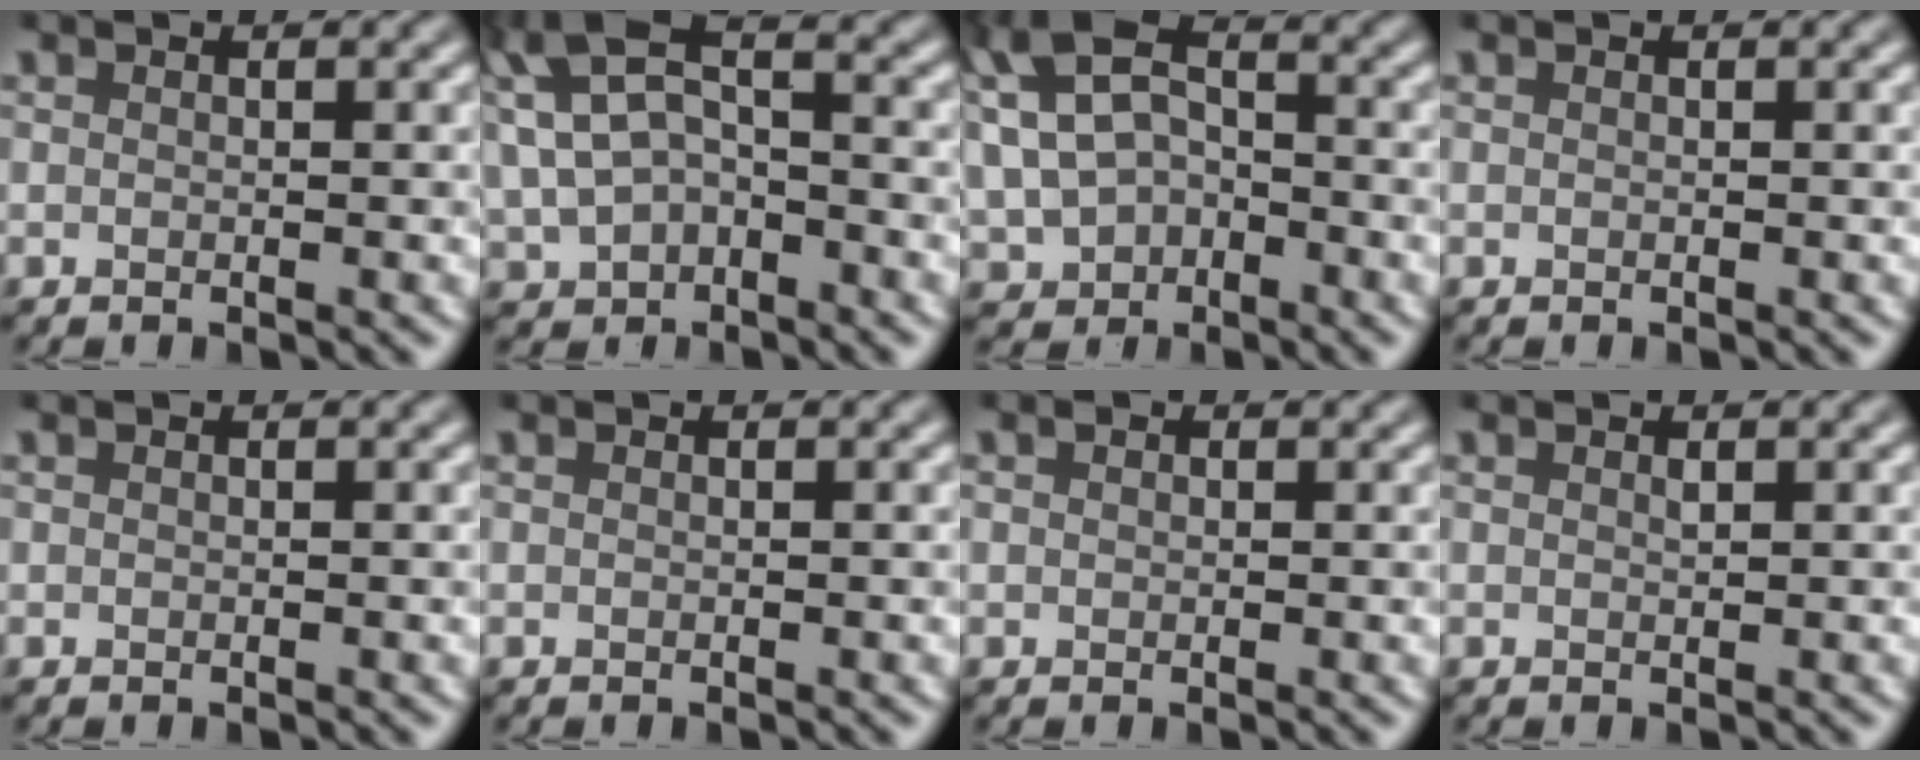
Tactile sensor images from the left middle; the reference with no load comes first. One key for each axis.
{"total": 8.6, "fx": 1.3, "fy": 5.6, "fz": 6.5, "tx": -0.140, "ty": 0.011, "tz": 0.031}
{"total": 7.7, "fx": 0.2, "fy": 5.6, "fz": 5.3, "tx": -0.122, "ty": 0.003, "tz": 0.002}
{"total": 0.0}
{"total": 0.0}
{"total": 0.0}
{"total": 0.7, "fx": 0.4, "fy": 0.6, "fz": 0.3, "tx": -0.005, "ty": -0.001, "tz": 0.002}
{"total": 0.0}